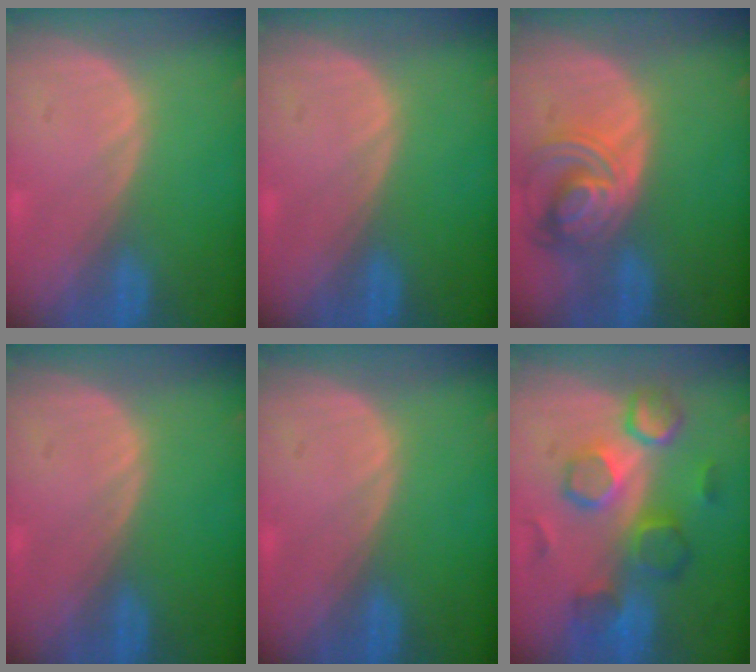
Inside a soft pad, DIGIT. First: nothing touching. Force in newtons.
{"total": 0.0}
{"total": 7.8, "press": 6.8, "slide": 3.7}
{"total": 0.0}
{"total": 0.0}
{"total": 9.3, "press": 9.0, "slide": 2.3}